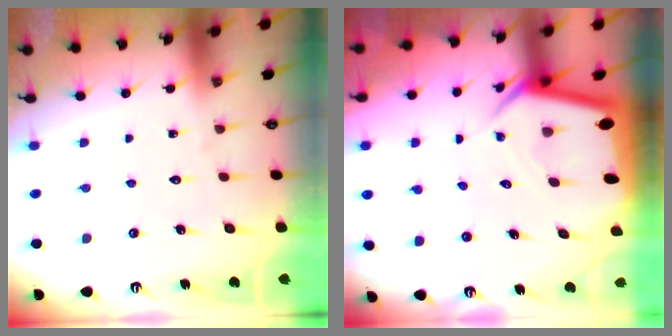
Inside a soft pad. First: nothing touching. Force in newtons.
{"total": 4.0, "press": 3.9, "slide": 0.4}